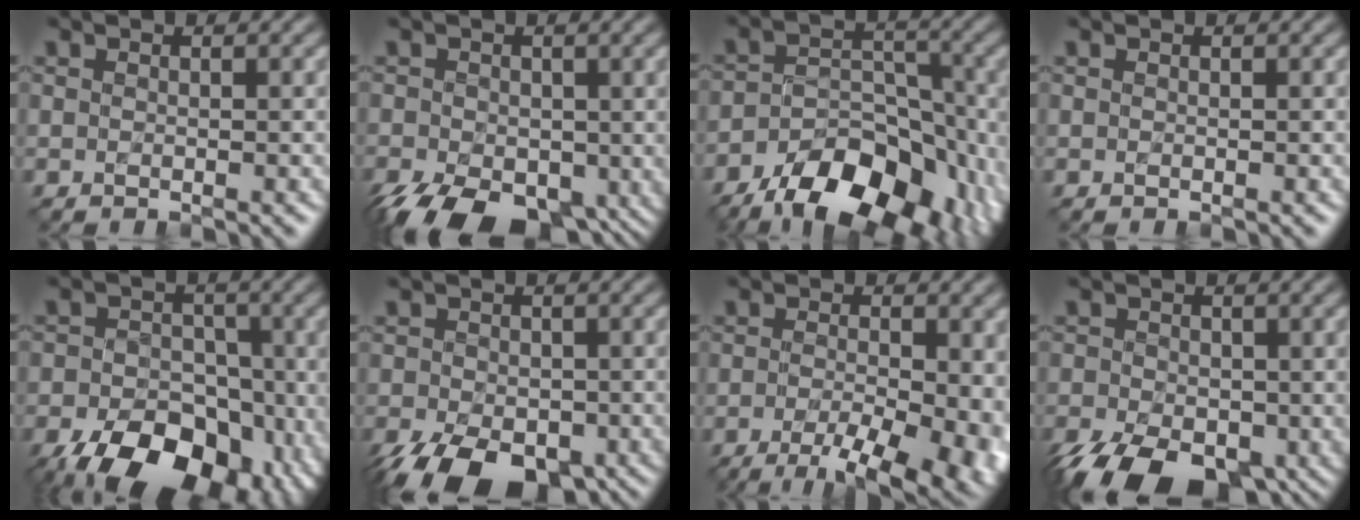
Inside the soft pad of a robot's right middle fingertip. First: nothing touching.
{"total": 9.4, "force": [-4.5, 5.5, 6.2], "torque": [-0.106, -0.038, -0.072]}
{"total": 12.1, "force": [-7.7, 6.0, 7.1], "torque": [-0.114, 0.003, -0.127]}
{"total": 0.0}
{"total": 14.9, "force": [-7.3, 9.1, 9.3], "torque": [-0.120, -0.027, -0.110]}
{"total": 9.4, "force": [-5.0, 5.0, 6.1], "torque": [-0.109, -0.035, -0.083]}
{"total": 10.1, "force": [-4.1, 3.4, 8.6], "torque": [-0.114, -0.018, -0.062]}
{"total": 10.6, "force": [-5.2, 5.9, 7.1], "torque": [-0.129, -0.039, -0.085]}